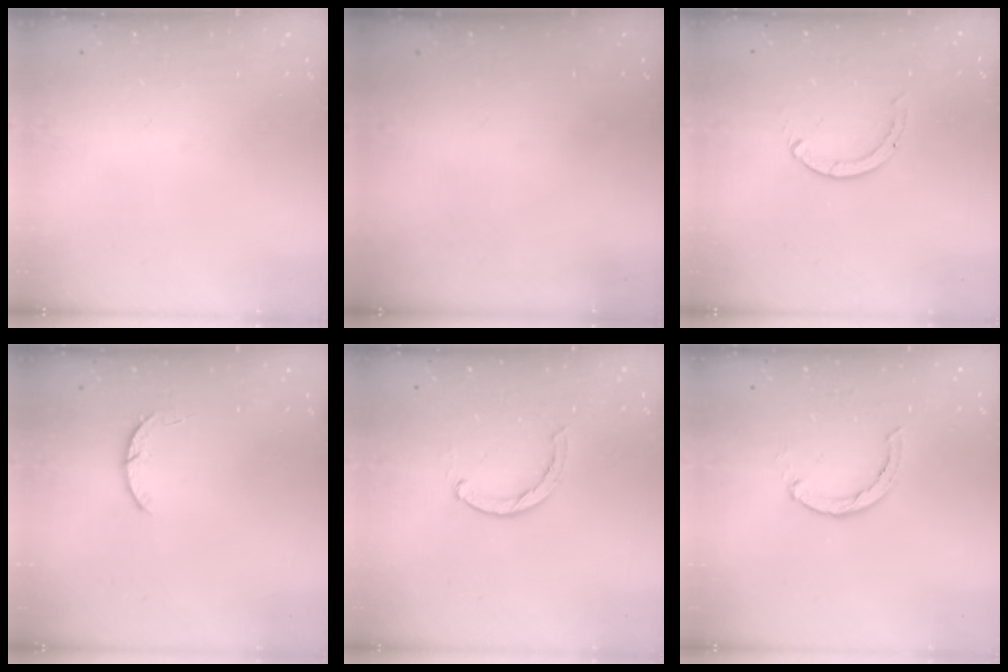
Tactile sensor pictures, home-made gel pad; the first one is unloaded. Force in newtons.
{"total": 0.0}
{"total": 0.0}
{"total": 3.0, "press": 3.0, "slide": 0.5}
{"total": 1.7, "press": 1.6, "slide": 0.3}
{"total": 3.0, "press": 3.0, "slide": 0.4}